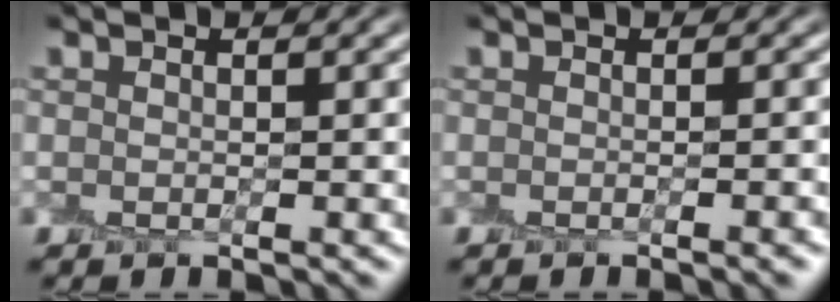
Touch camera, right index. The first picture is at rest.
{"total": 1.9, "force": [-0.9, 0.5, 1.6], "torque": [-0.007, 0.002, -0.010]}